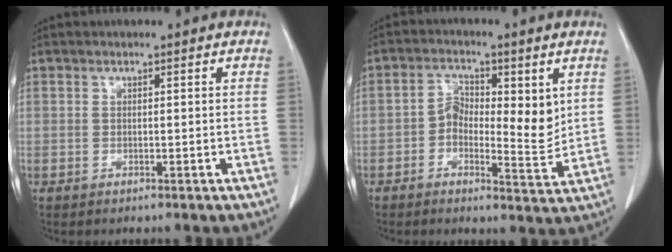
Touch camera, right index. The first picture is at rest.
{"total": 7.6, "force": [0.9, 3.8, 6.6], "torque": [-0.096, 0.004, 0.013]}